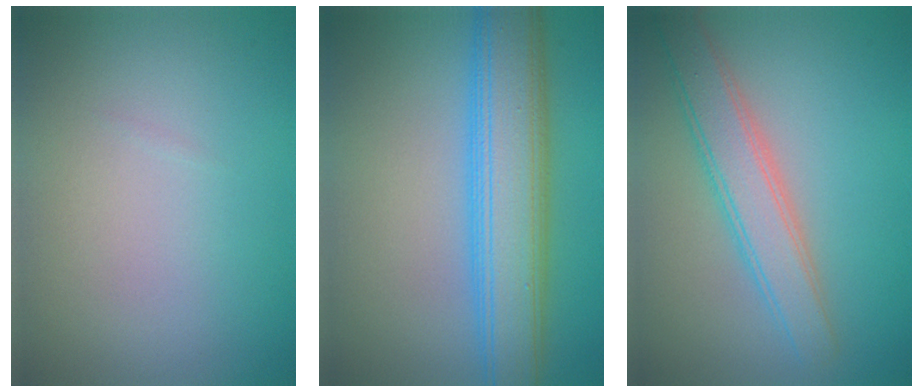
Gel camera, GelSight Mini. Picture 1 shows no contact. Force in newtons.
{"total": 7.7, "press": 7.7, "slide": 0.1}
{"total": 4.3, "press": 4.3, "slide": 0.1}